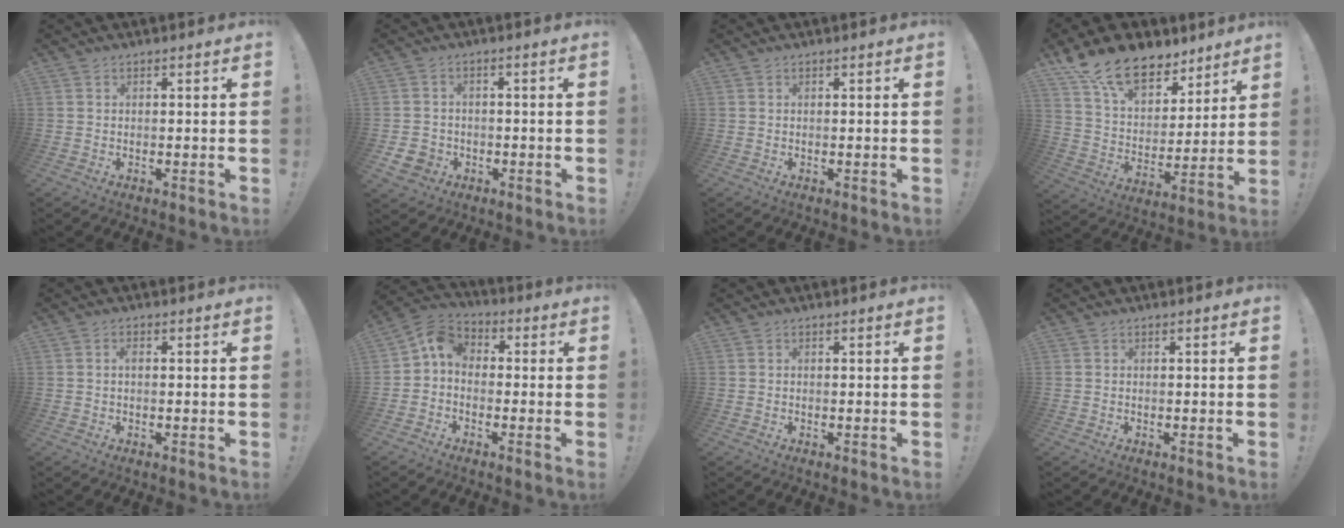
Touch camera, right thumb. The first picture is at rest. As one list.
[{"total": 5.0, "force": [-2.0, 4.2, 1.6], "torque": [-0.042, 0.009, -0.037]}, {"total": 0.0}, {"total": 17.0, "force": [12.1, 9.4, 7.4], "torque": [-0.130, -0.078, 0.225]}, {"total": 1.2, "force": [-0.1, 0.4, 1.1], "torque": [-0.028, 0.008, -0.003]}, {"total": 6.8, "force": [-0.6, 5.4, 4.2], "torque": [-0.078, 0.019, -0.006]}, {"total": 0.0}, {"total": 0.0}]